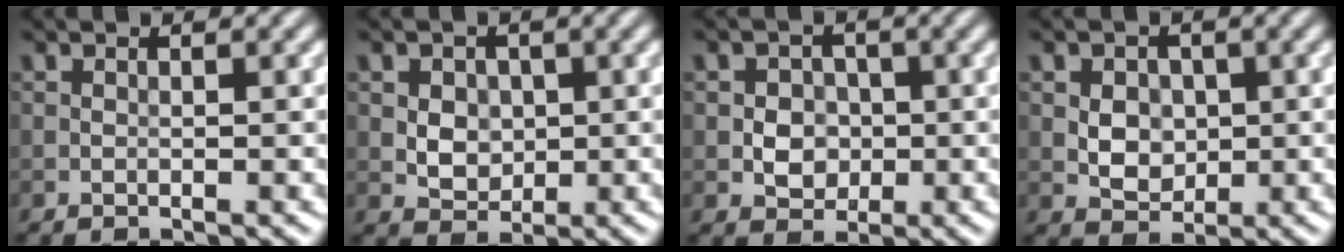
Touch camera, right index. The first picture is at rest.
{"total": 3.3, "force": [0.5, 2.6, 1.9], "torque": [-0.028, 0.005, 0.009]}
{"total": 2.8, "force": [-0.4, 2.4, 1.4], "torque": [-0.017, -0.001, -0.010]}
{"total": 3.1, "force": [0.1, 2.4, 1.9], "torque": [-0.029, -0.002, 0.002]}